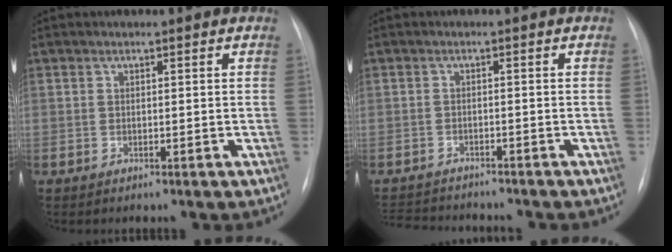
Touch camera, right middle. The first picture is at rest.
{"total": 8.7, "force": [-8.2, 1.6, 2.5], "torque": [-0.043, -0.001, -0.118]}